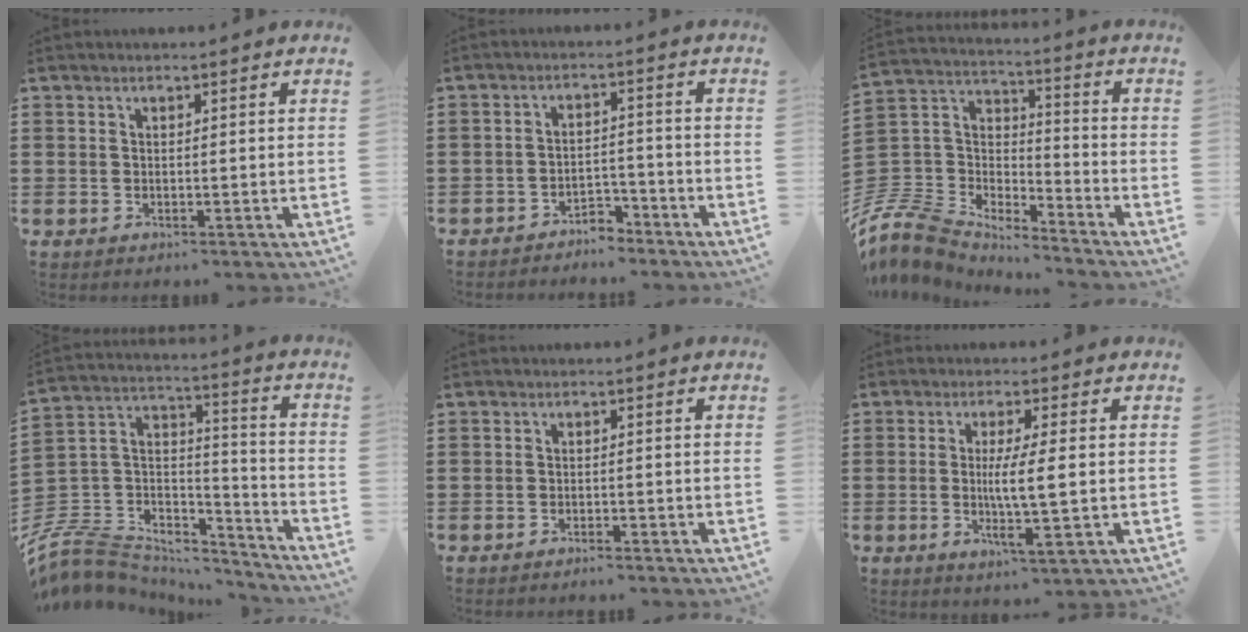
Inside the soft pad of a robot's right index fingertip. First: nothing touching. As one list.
[{"total": 3.5, "force": [-3.4, 0.8, 0.2], "torque": [-0.011, 0.005, -0.072]}, {"total": 8.2, "force": [-7.3, 3.5, 1.6], "torque": [-0.083, -0.010, -0.156]}, {"total": 7.7, "force": [-5.8, 4.8, 1.8], "torque": [-0.071, -0.006, -0.117]}, {"total": 1.1, "force": [-1.1, 0.0, 0.1], "torque": [-0.004, 0.002, -0.024]}, {"total": 6.2, "force": [-0.1, 0.3, 6.1], "torque": [-0.111, -0.007, -0.006]}]